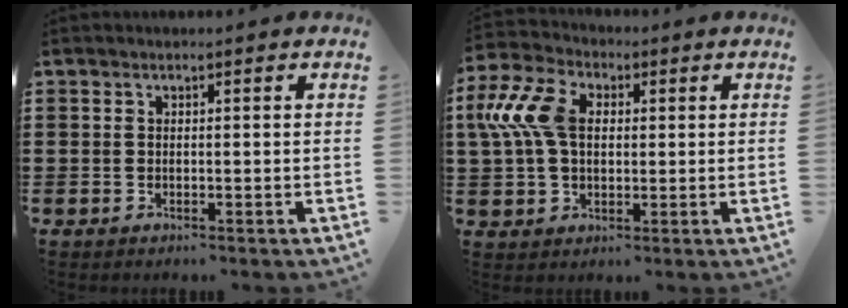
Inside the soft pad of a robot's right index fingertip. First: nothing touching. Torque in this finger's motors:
{"motor_torque": [1.78, 0.13, 0.97, 0.21]}